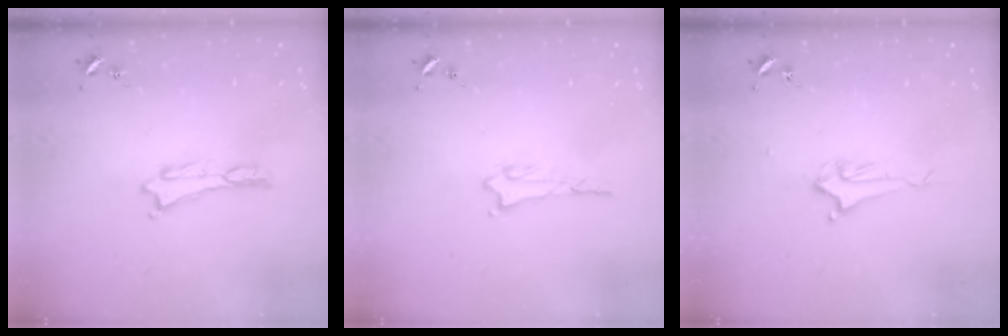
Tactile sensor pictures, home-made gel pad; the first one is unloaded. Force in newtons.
{"total": 1.0, "press": 1.0, "slide": 0.1}
{"total": 2.2, "press": 2.2, "slide": 0.3}